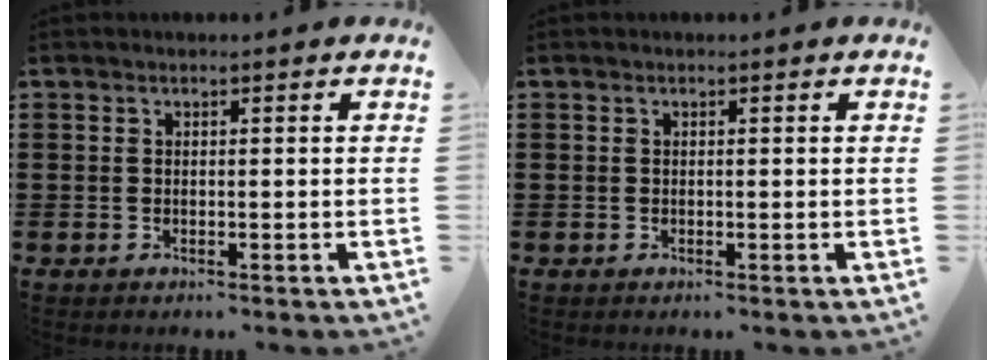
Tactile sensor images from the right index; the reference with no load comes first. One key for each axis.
{"total": 0.0}